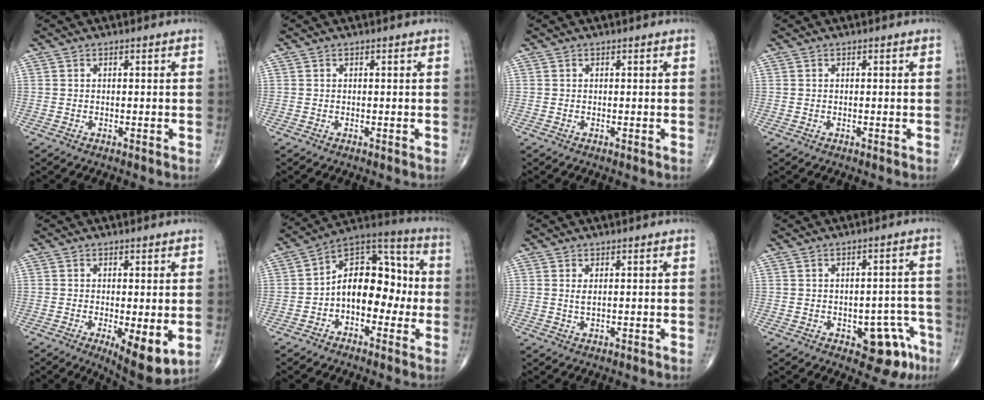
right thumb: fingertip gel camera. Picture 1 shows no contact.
{"total": 0.0}
{"total": 0.0}
{"total": 0.0}
{"total": 9.0, "force": [-1.8, 2.9, 8.3], "torque": [-0.121, -0.026, -0.021]}
{"total": 14.0, "force": [-2.0, 9.0, 10.6], "torque": [-0.130, 0.046, -0.046]}
{"total": 1.3, "force": [0.5, 0.4, 1.1], "torque": [-0.025, -0.005, 0.012]}
{"total": 8.6, "force": [-3.9, 4.6, 6.1], "torque": [-0.037, 0.028, -0.042]}